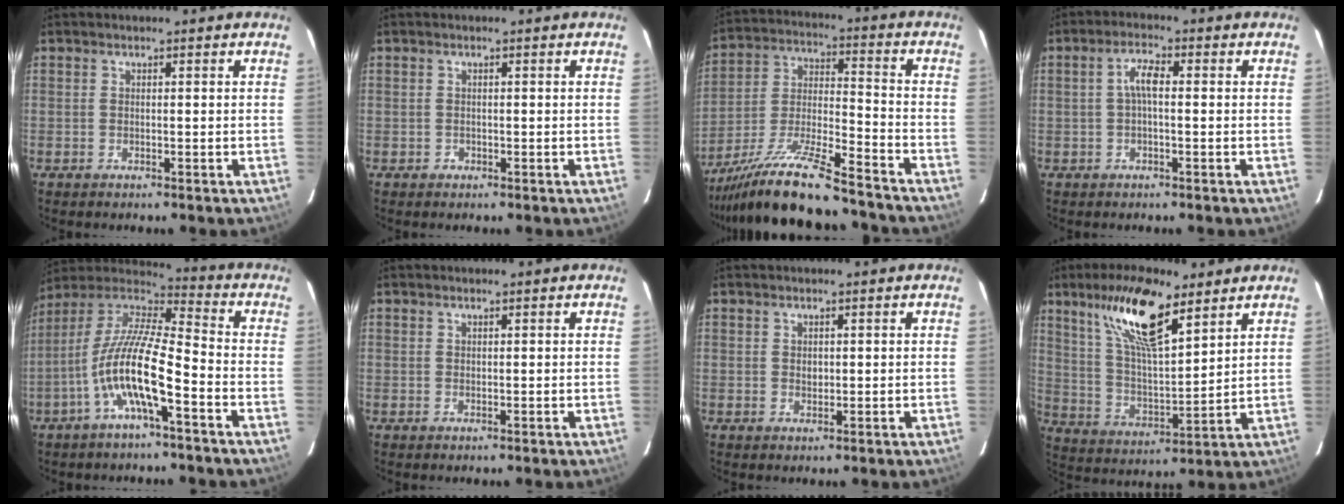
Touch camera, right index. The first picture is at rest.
{"total": 0.9, "force": [-0.4, 0.8, -0.1], "torque": [0.003, 0.003, -0.003]}
{"total": 18.7, "force": [-15.5, 2.3, 10.3], "torque": [-0.208, -0.028, -0.263]}
{"total": 3.4, "force": [0.0, 1.0, 3.3], "torque": [-0.065, 0.011, 0.000]}
{"total": 14.1, "force": [-5.6, 2.7, 12.6], "torque": [-0.244, 0.000, -0.113]}
{"total": 0.5, "force": [0.4, 0.3, 0.1], "torque": [-0.002, 0.002, 0.009]}
{"total": 1.2, "force": [0.4, 1.0, 0.5], "torque": [-0.007, 0.003, 0.009]}
{"total": 16.2, "force": [10.2, 4.6, 11.7], "torque": [-0.218, 0.020, 0.198]}